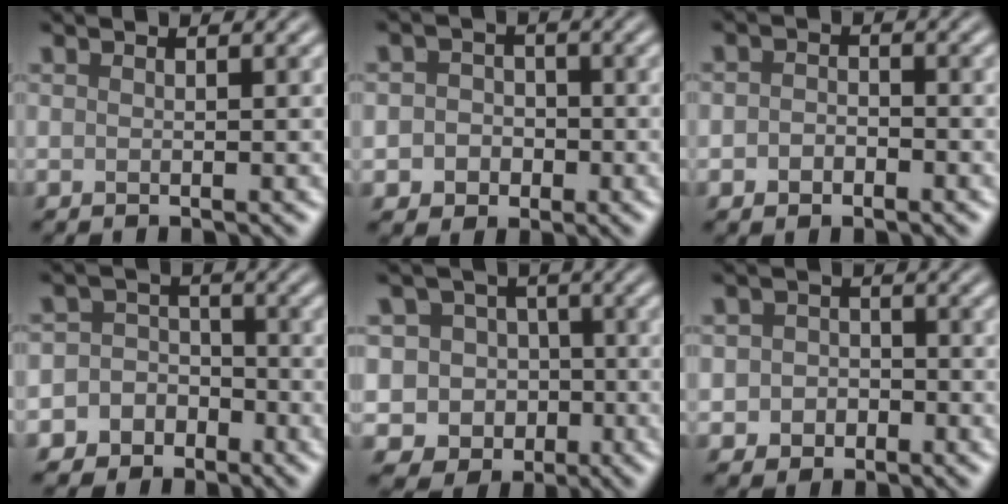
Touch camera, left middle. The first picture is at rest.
{"total": 3.1, "force": [-0.7, 2.8, 1.0], "torque": [0.009, -0.003, -0.026]}
{"total": 1.7, "force": [-0.7, 1.3, 1.0], "torque": [-0.019, 0.000, -0.017]}
{"total": 6.2, "force": [-3.2, 5.3, 0.4], "torque": [0.011, 0.003, -0.072]}
{"total": 6.3, "force": [-1.5, 5.9, 1.6], "torque": [-0.007, 0.017, -0.056]}
{"total": 2.5, "force": [-0.6, 2.2, 0.9], "torque": [-0.005, -0.003, -0.019]}